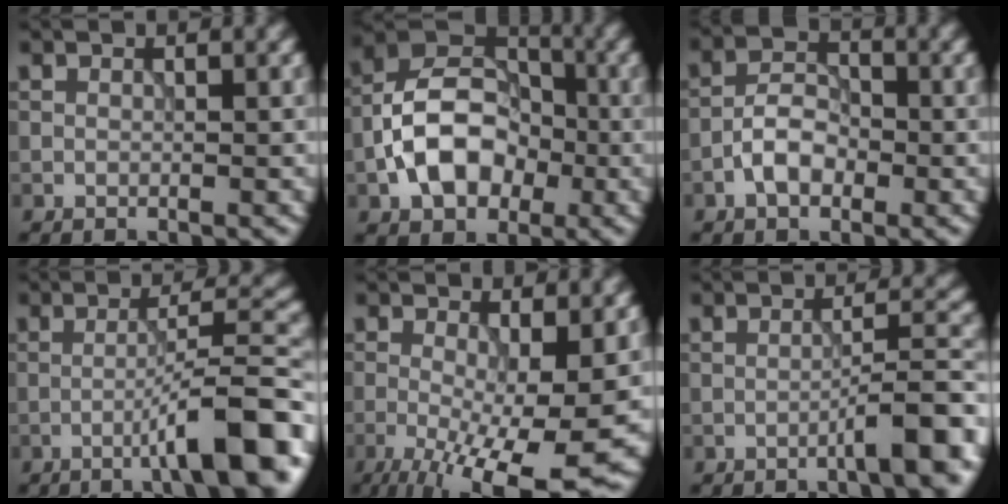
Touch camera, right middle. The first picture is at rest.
{"total": 8.4, "force": [-2.3, 5.9, 5.5], "torque": [-0.092, 0.013, -0.053]}
{"total": 3.5, "force": [-1.5, 2.0, 2.5], "torque": [-0.039, 0.011, -0.033]}
{"total": 8.9, "force": [-4.3, 1.1, 7.7], "torque": [-0.106, 0.023, -0.069]}
{"total": 11.3, "force": [-3.3, 3.4, 10.3], "torque": [-0.165, -0.015, -0.048]}
{"total": 5.4, "force": [-2.8, 0.8, 4.5], "torque": [-0.054, 0.020, -0.049]}